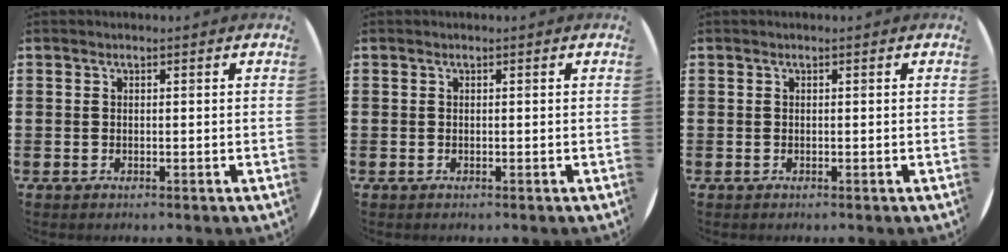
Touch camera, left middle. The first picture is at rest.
{"total": 0.0}
{"total": 0.0}